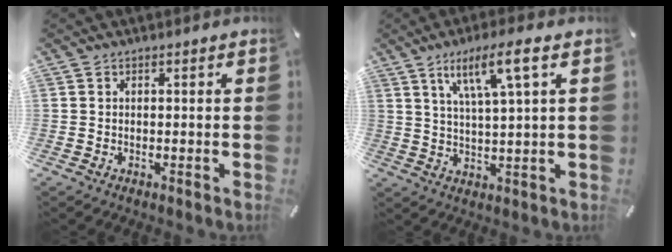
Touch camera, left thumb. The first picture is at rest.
{"total": 9.4, "force": [5.0, 1.1, 7.9], "torque": [-0.151, -0.009, 0.082]}